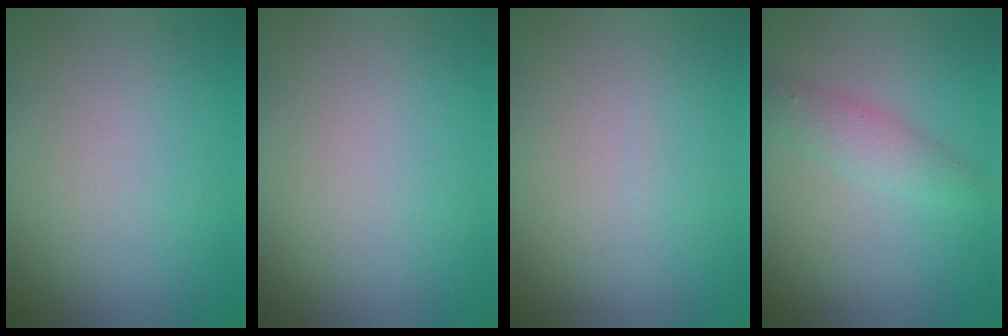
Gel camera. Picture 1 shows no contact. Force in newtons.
{"total": 0.0}
{"total": 0.0}
{"total": 2.4, "press": 2.4, "slide": 0.1}